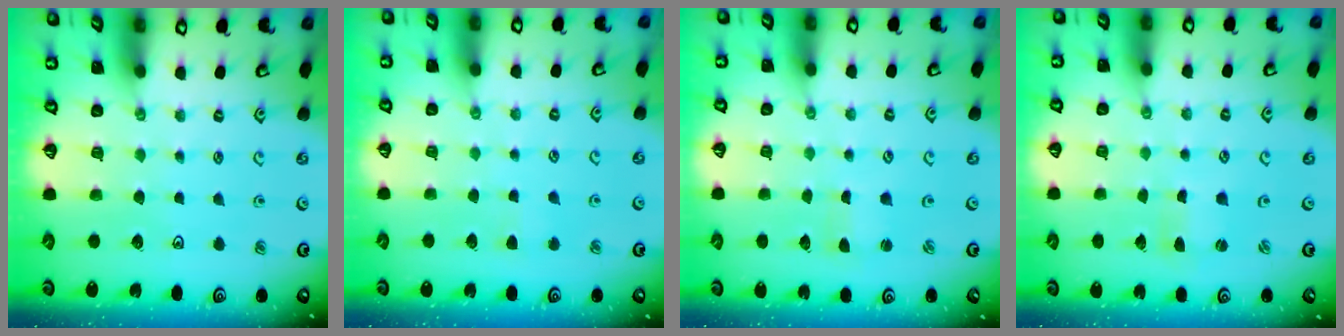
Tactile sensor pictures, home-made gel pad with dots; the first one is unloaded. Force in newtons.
{"total": 2.9, "press": 2.9, "slide": 0.4}
{"total": 1.1, "press": 1.1, "slide": 0.1}
{"total": 0.6, "press": 0.6, "slide": 0.1}